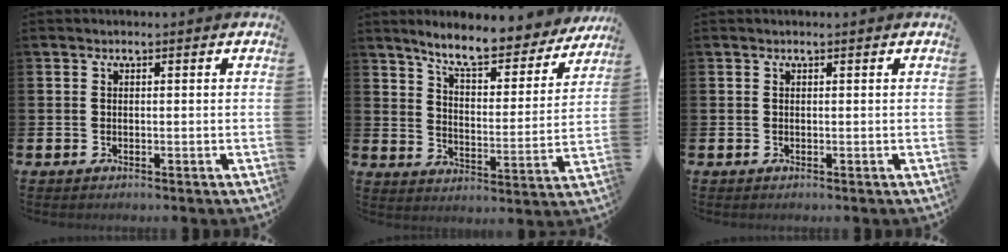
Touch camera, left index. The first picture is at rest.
{"total": 8.1, "force": [7.5, 1.3, 2.9], "torque": [-0.080, -0.050, 0.127]}
{"total": 0.0}